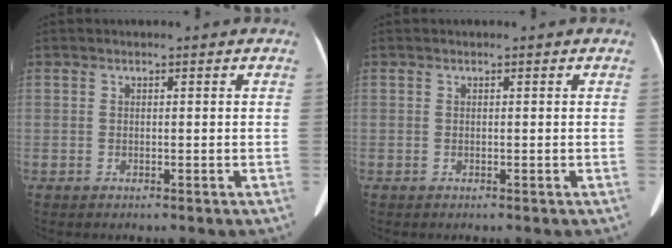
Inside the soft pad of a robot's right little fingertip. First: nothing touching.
{"total": 0.0}